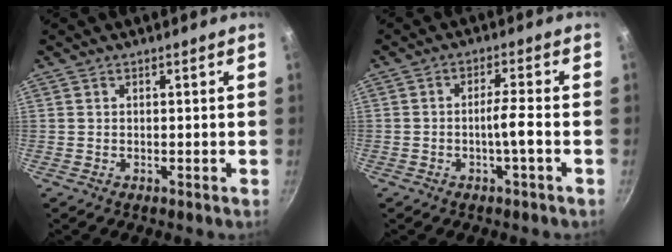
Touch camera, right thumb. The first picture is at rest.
{"total": 4.0, "force": [-1.4, 0.0, 3.7], "torque": [-0.073, 0.018, -0.026]}